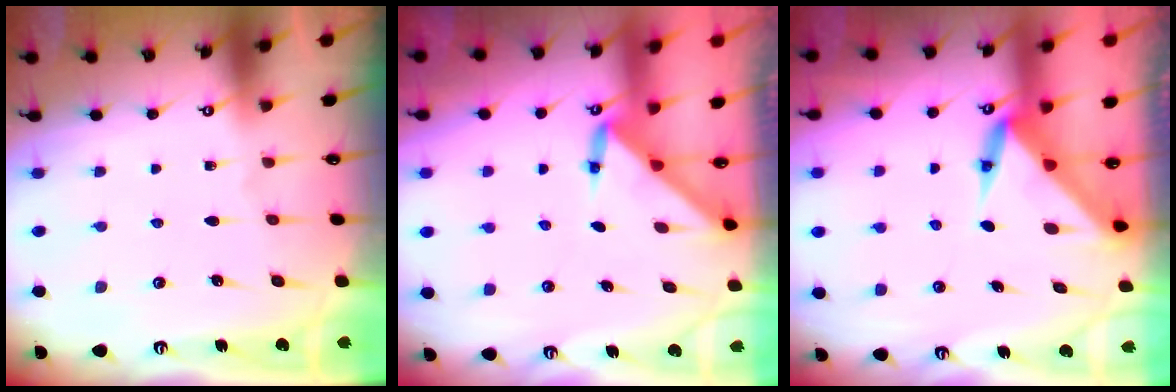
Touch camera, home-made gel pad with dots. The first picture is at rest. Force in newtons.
{"total": 3.0, "press": 3.0, "slide": 0.3}
{"total": 4.0, "press": 4.0, "slide": 0.1}